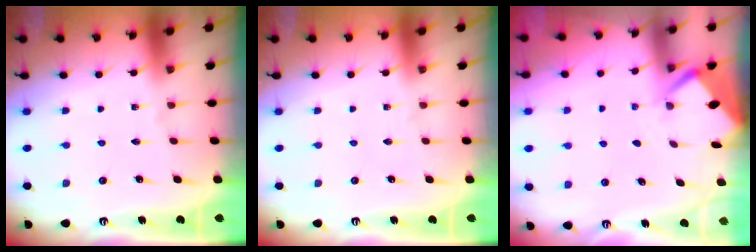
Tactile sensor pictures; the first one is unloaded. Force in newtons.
{"total": 0.0}
{"total": 2.9, "press": 2.9, "slide": 0.3}